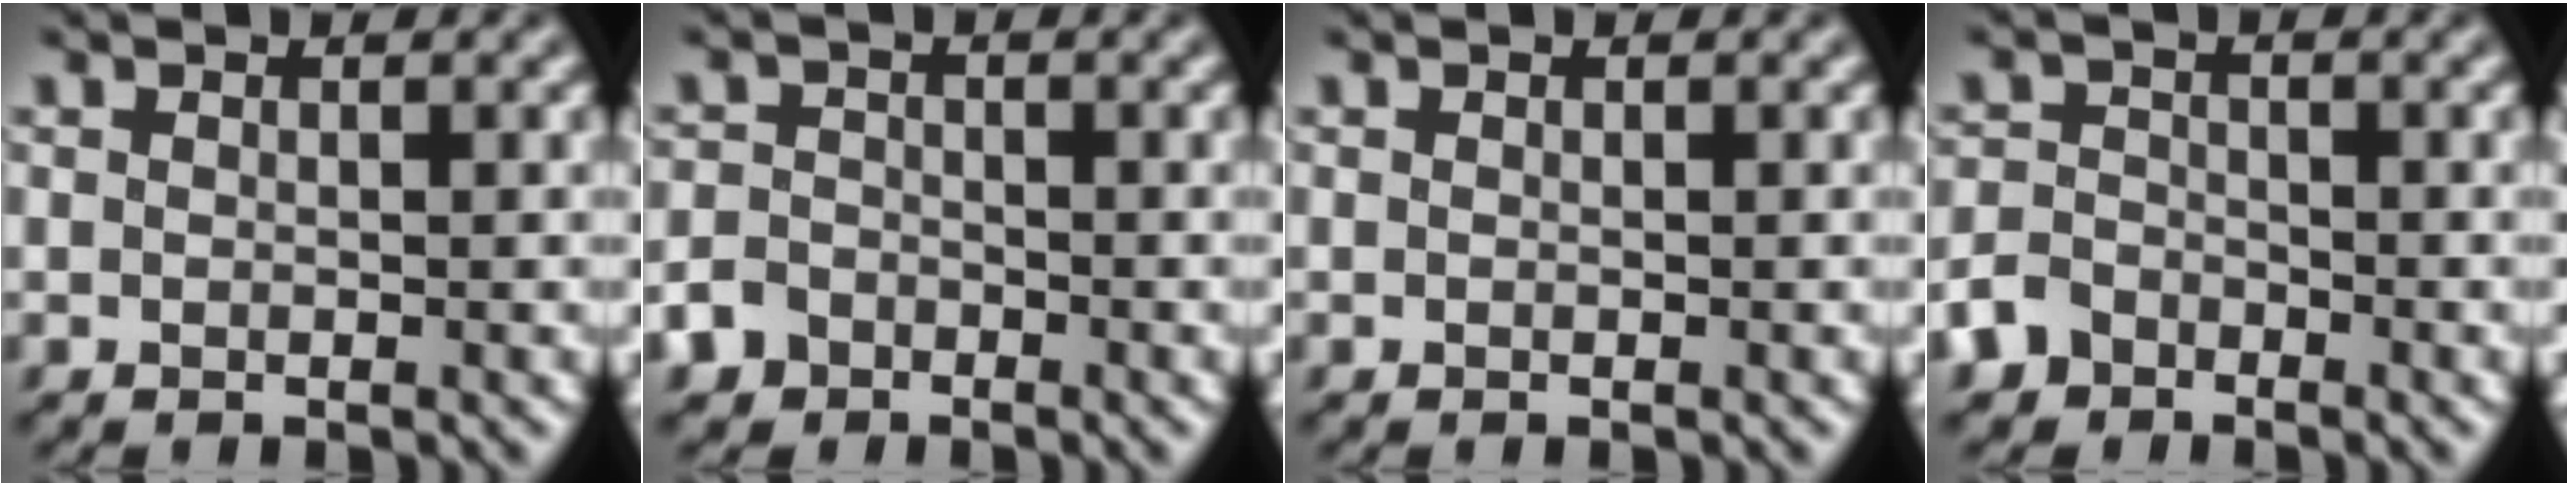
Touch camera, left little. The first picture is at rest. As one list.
[{"total": 4.1, "force": [-2.8, 2.9, 0.7], "torque": [-0.002, -0.011, -0.057]}, {"total": 0.0}, {"total": 3.8, "force": [-2.8, 2.5, 0.7], "torque": [-0.003, -0.010, -0.058]}]